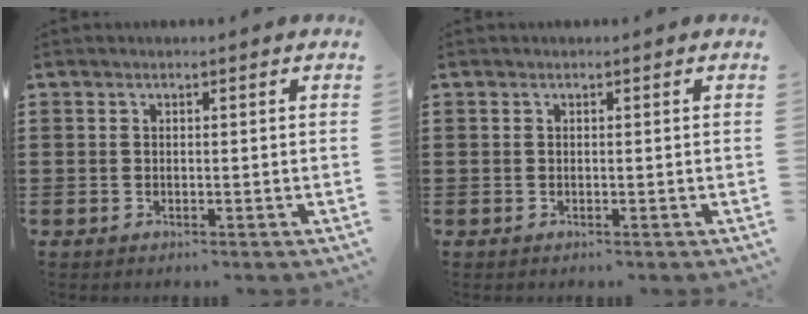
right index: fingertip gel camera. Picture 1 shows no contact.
{"total": 0.0}